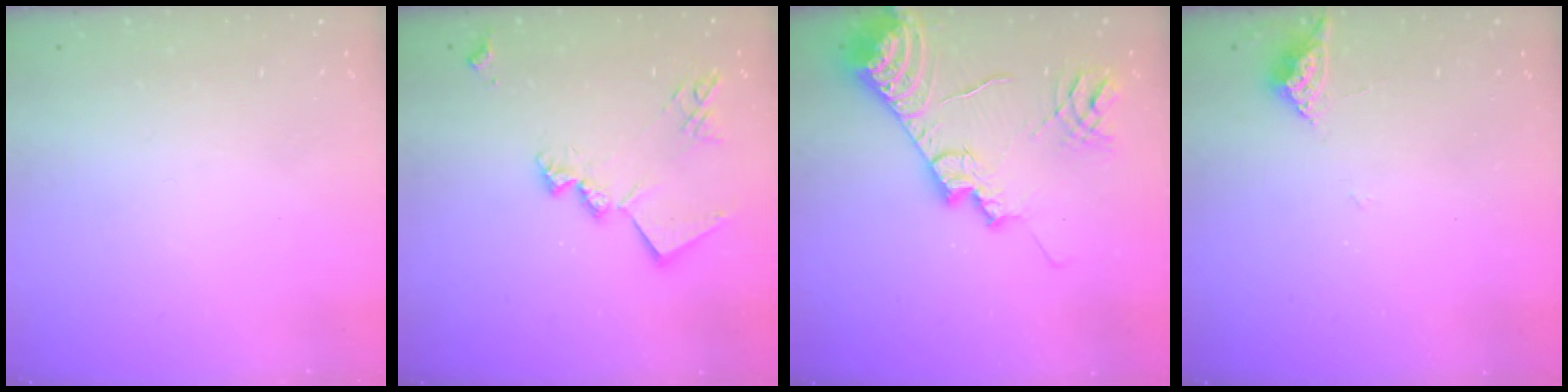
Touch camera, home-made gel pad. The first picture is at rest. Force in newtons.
{"total": 16.5, "press": 16.4, "slide": 1.0}
{"total": 18.3, "press": 18.1, "slide": 2.2}
{"total": 3.8, "press": 3.8, "slide": 0.6}